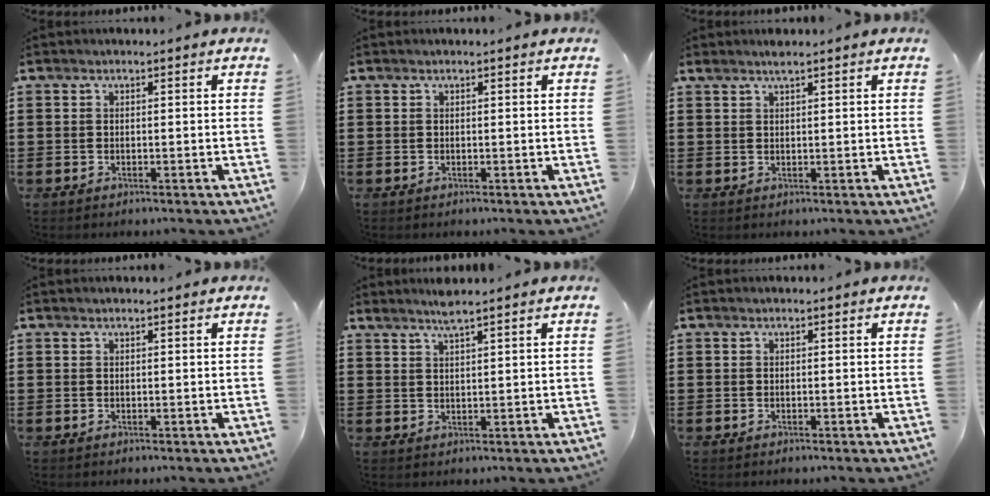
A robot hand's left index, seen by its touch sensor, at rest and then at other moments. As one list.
[{"total": 0.0}, {"total": 1.6, "force": [1.3, 0.0, 0.9], "torque": [-0.019, 0.000, 0.024]}, {"total": 0.0}, {"total": 2.9, "force": [2.4, -0.1, 1.6], "torque": [-0.037, 0.002, 0.044]}, {"total": 0.0}]